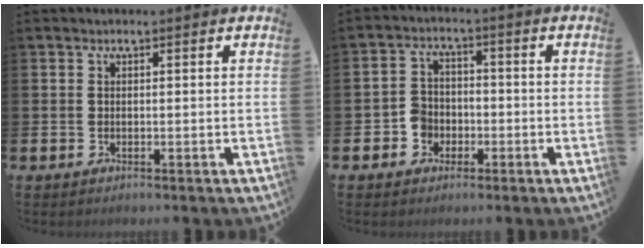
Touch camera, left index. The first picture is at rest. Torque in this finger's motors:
{"motor_torque": [0.50, 0.25, 0.06, 0.01]}